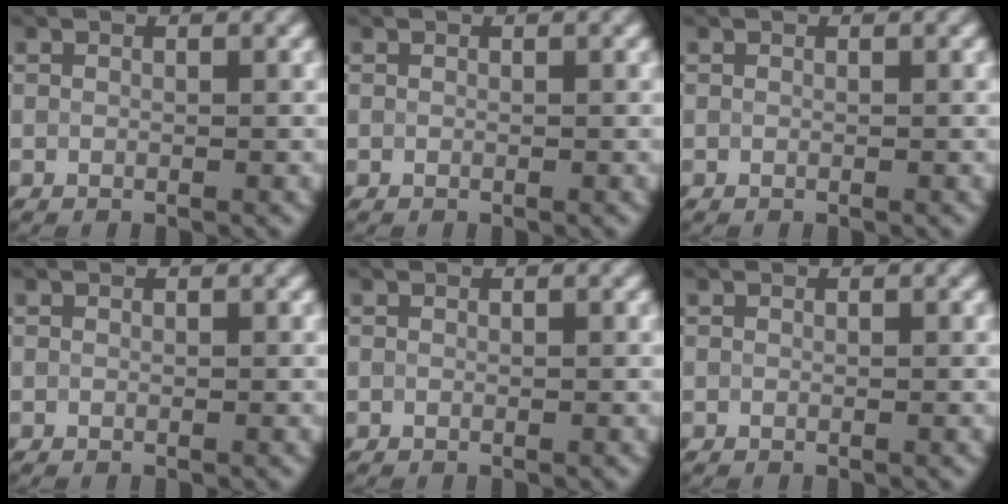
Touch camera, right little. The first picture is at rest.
{"total": 0.0}
{"total": 0.0}
{"total": 0.0}
{"total": 0.0}
{"total": 0.0}